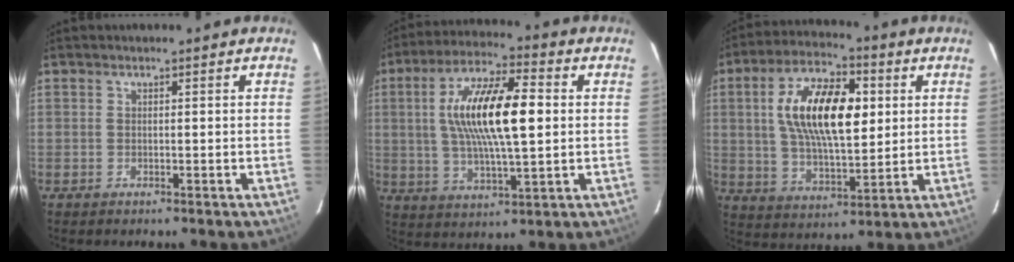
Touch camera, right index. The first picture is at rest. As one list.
[{"total": 16.3, "force": [2.0, 4.8, 15.4], "torque": [-0.287, 0.013, 0.034]}, {"total": 17.0, "force": [3.5, 7.7, 14.8], "torque": [-0.268, 0.021, 0.064]}]